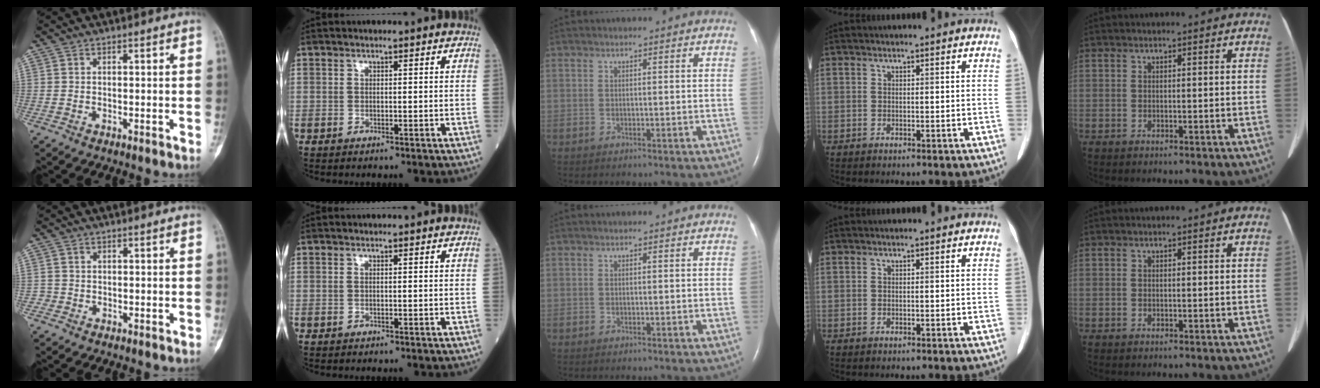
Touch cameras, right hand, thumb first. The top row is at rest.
{"thumb": {"total": 1.1, "force": [-0.4, 1.0, -0.1], "torque": [0.009, 0.007, -0.009]}}